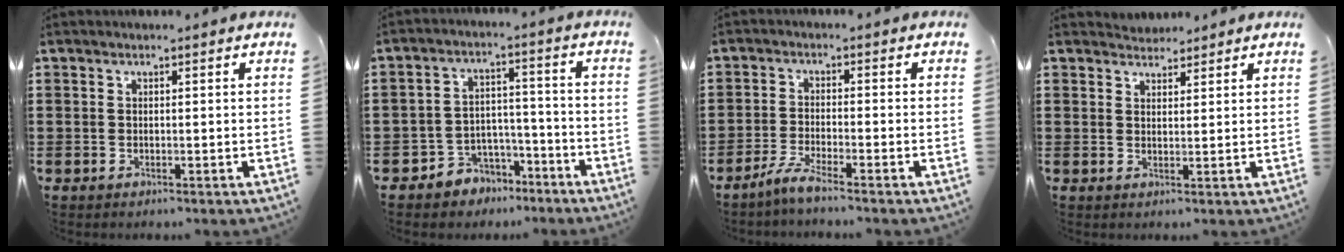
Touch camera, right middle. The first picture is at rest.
{"total": 4.8, "force": [-4.0, 2.7, 0.1], "torque": [-0.014, 0.013, -0.082]}
{"total": 3.7, "force": [-3.0, -0.2, 2.1], "torque": [-0.056, -0.009, -0.062]}
{"total": 2.4, "force": [2.4, 0.4, -0.4], "torque": [-0.002, -0.002, 0.047]}